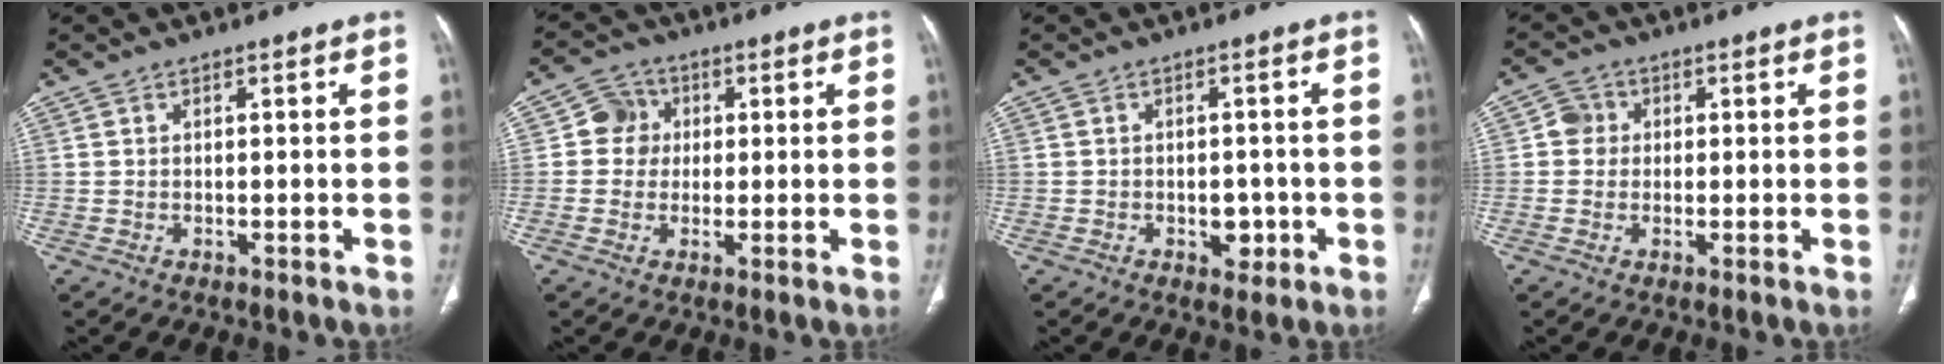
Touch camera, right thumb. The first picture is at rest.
{"total": 5.2, "force": [0.6, 5.0, 1.3], "torque": [0.008, 0.009, 0.004]}
{"total": 3.5, "force": [-1.1, 2.5, 2.2], "torque": [-0.010, 0.006, -0.010]}
{"total": 3.3, "force": [0.4, 3.2, 0.9], "torque": [0.006, 0.006, 0.002]}